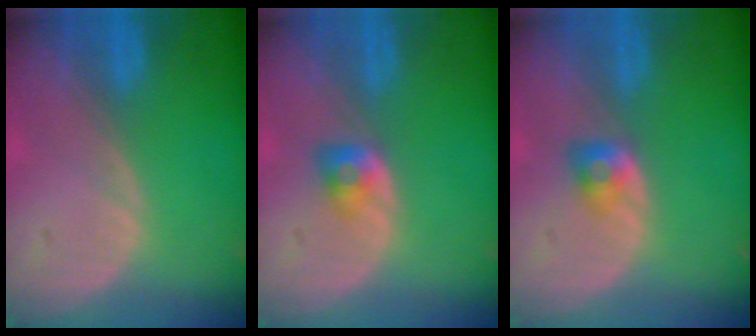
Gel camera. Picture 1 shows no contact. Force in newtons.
{"total": 2.9, "press": 2.5, "slide": 1.5}
{"total": 2.8, "press": 2.4, "slide": 1.4}